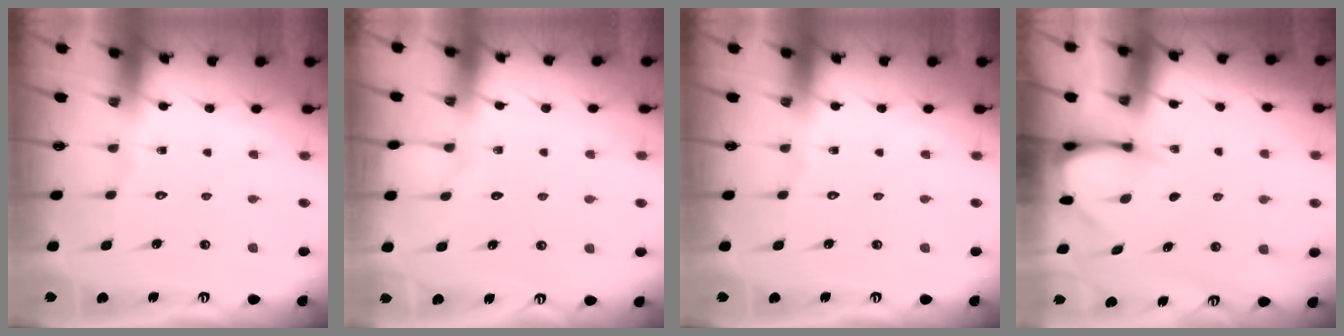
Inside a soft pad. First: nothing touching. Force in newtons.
{"total": 3.0, "press": 3.0, "slide": 0.4}
{"total": 0.0}
{"total": 3.8, "press": 3.8, "slide": 0.3}